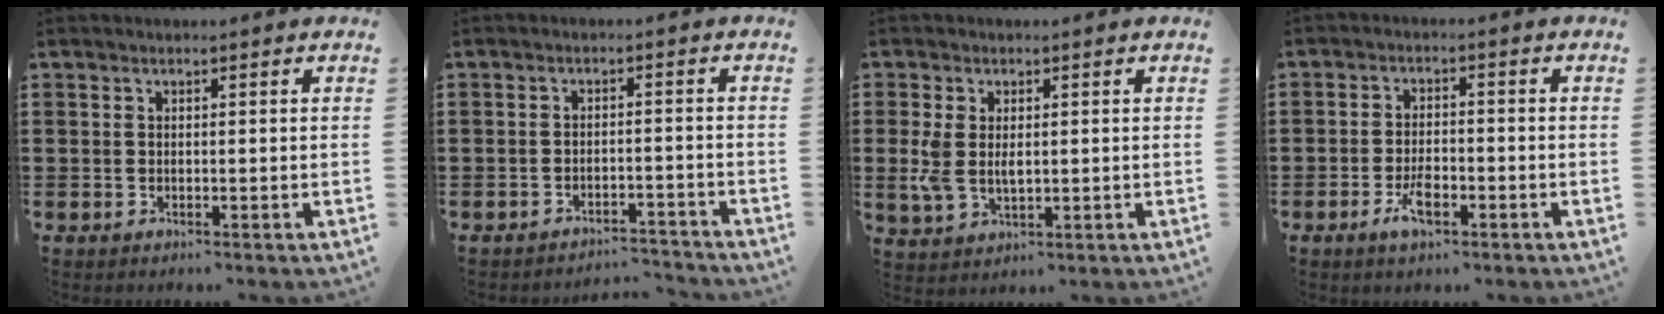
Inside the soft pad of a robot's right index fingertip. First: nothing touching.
{"total": 2.9, "force": [-2.9, 0.1, 0.3], "torque": [-0.009, 0.002, -0.061]}
{"total": 4.2, "force": [0.2, 2.6, 3.3], "torque": [-0.083, 0.003, 0.000]}
{"total": 4.0, "force": [-1.9, 1.7, 3.1], "torque": [-0.065, 0.001, -0.038]}